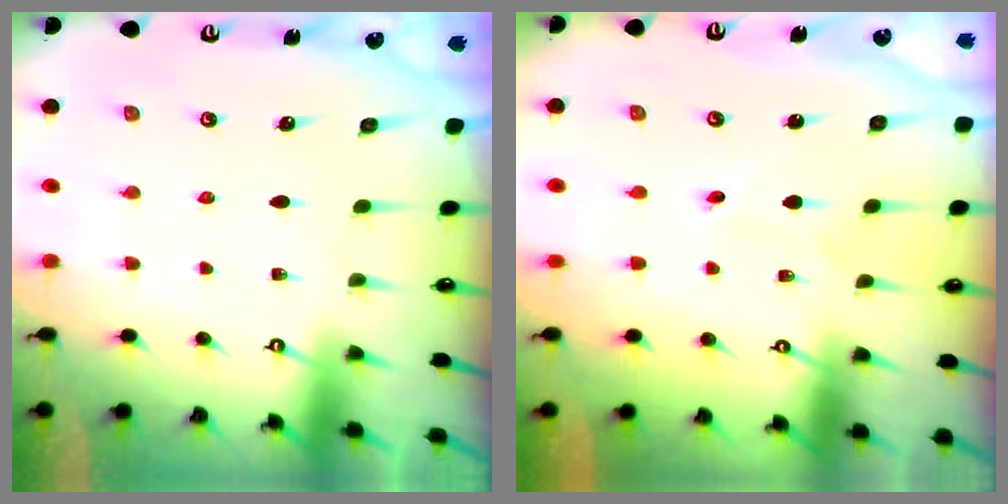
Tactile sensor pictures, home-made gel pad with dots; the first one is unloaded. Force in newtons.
{"total": 1.2, "press": 1.2, "slide": 0.1}